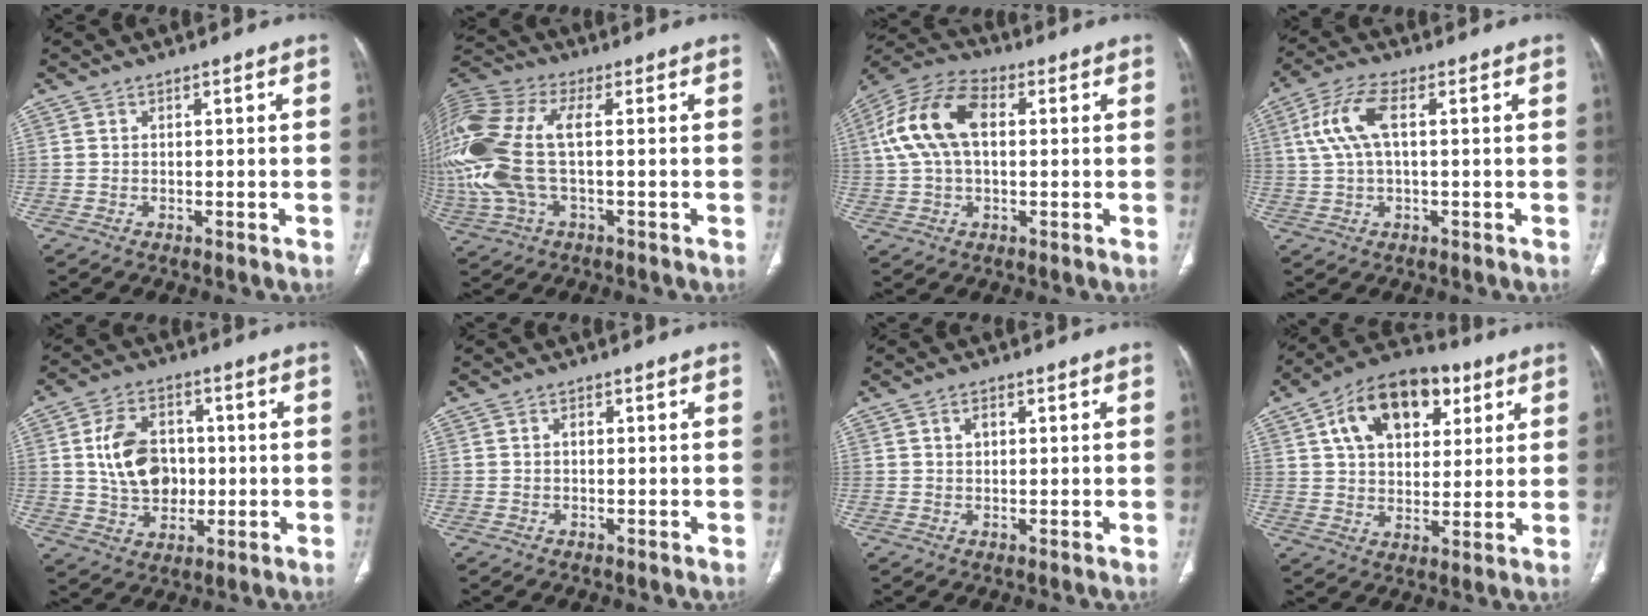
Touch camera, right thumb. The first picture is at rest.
{"total": 21.4, "force": [0.5, 10.3, 18.8], "torque": [-0.473, 0.017, 0.010]}
{"total": 14.1, "force": [2.4, 8.3, 11.1], "torque": [-0.230, 0.031, 0.040]}
{"total": 8.3, "force": [1.7, 3.4, 7.4], "torque": [-0.177, 0.023, 0.032]}
{"total": 12.5, "force": [0.8, 9.3, 8.4], "torque": [-0.123, 0.007, 0.020]}
{"total": 0.9, "force": [0.0, 0.6, 0.6], "torque": [-0.013, 0.004, 0.000]}
{"total": 2.0, "force": [0.7, 1.4, 1.3], "torque": [-0.018, 0.001, 0.012]}
{"total": 17.4, "force": [7.1, 10.9, 11.6], "torque": [-0.150, -0.002, 0.112]}